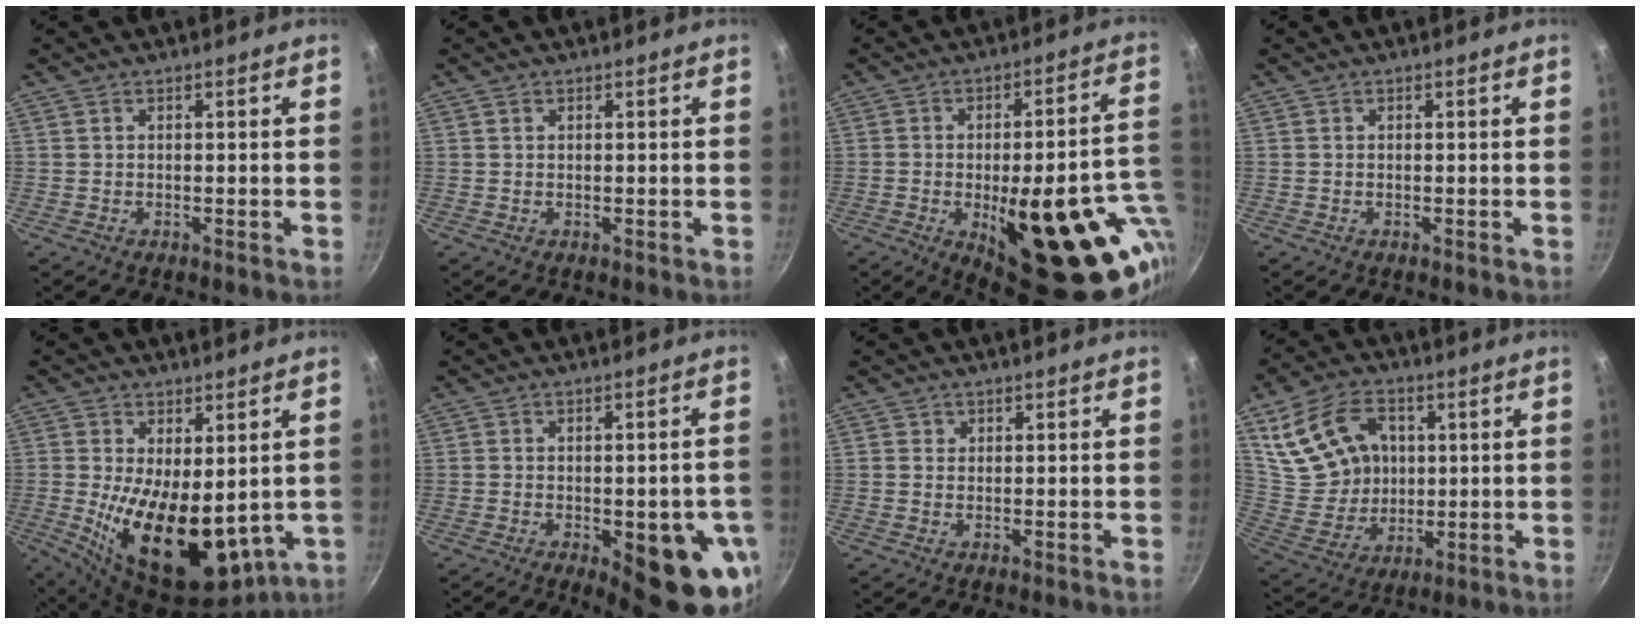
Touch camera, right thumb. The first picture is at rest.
{"total": 0.7, "force": [0.4, 0.5, 0.3], "torque": [-0.005, 0.001, 0.007]}
{"total": 27.7, "force": [-6.8, 10.4, 24.7], "torque": [-0.284, 0.008, -0.076]}
{"total": 0.0}
{"total": 19.1, "force": [-0.9, 10.2, 16.1], "torque": [-0.255, -0.034, 0.012]}
{"total": 14.2, "force": [-4.6, 5.5, 12.3], "torque": [-0.117, 0.007, -0.054]}
{"total": 0.9, "force": [0.2, 0.8, 0.1], "torque": [0.005, 0.001, 0.001]}
{"total": 17.1, "force": [4.9, 13.0, 9.9], "torque": [-0.172, -0.018, 0.107]}